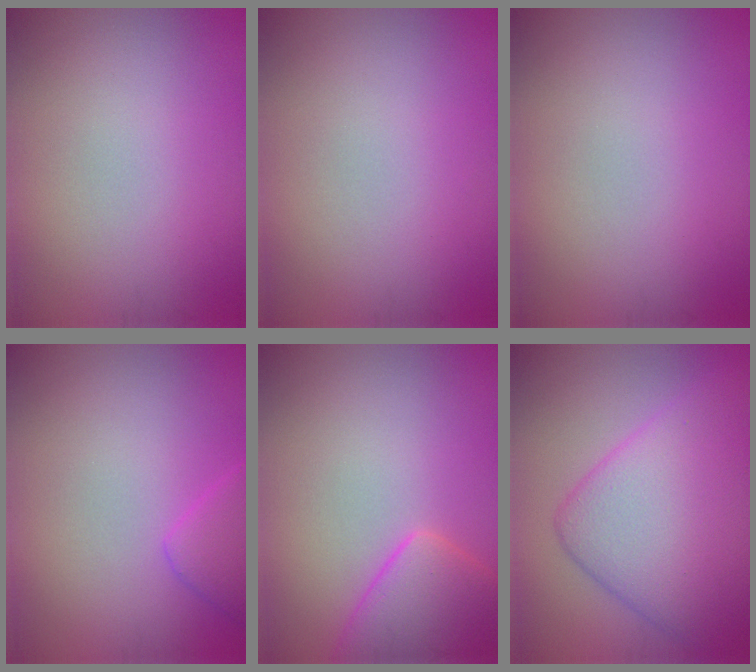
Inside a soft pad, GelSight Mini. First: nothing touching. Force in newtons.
{"total": 0.0}
{"total": 0.0}
{"total": 2.9, "press": 2.9, "slide": 0.3}
{"total": 5.0, "press": 5.0, "slide": 0.4}
{"total": 10.1, "press": 10.1, "slide": 0.2}